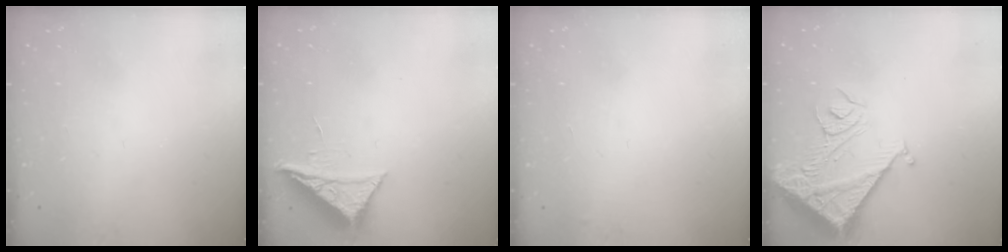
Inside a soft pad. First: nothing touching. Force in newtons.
{"total": 7.1, "press": 7.1, "slide": 0.2}
{"total": 3.2, "press": 3.2, "slide": 0.4}
{"total": 17.3, "press": 17.1, "slide": 2.3}